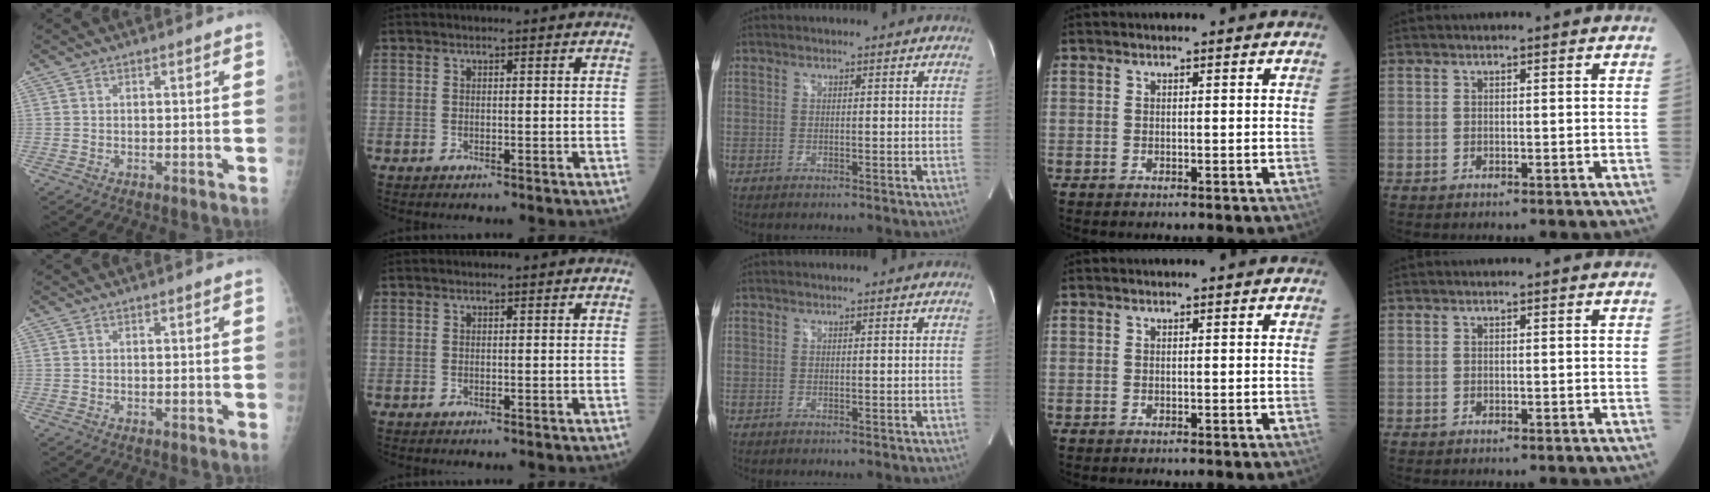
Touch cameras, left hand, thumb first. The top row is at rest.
{}